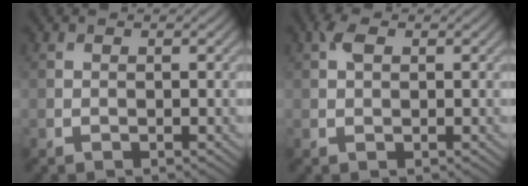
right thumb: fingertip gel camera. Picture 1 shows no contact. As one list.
[{"total": 1.9, "force": [0.7, 1.0, 1.4], "torque": [-0.031, 0.006, 0.009]}]